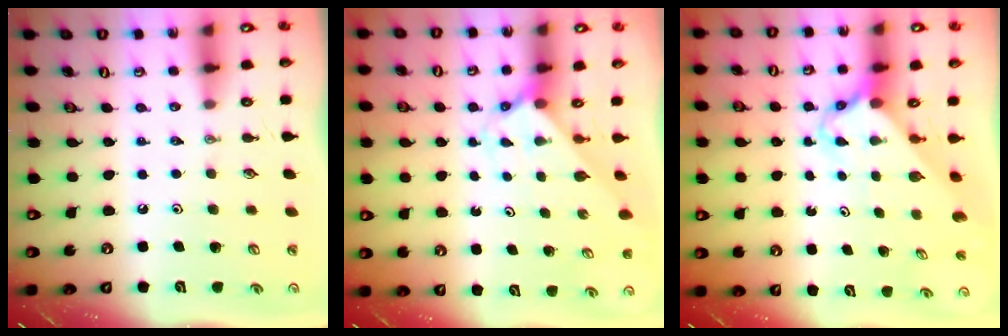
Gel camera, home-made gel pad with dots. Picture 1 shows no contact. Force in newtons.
{"total": 2.3, "press": 2.3, "slide": 0.2}
{"total": 2.7, "press": 2.7, "slide": 0.2}